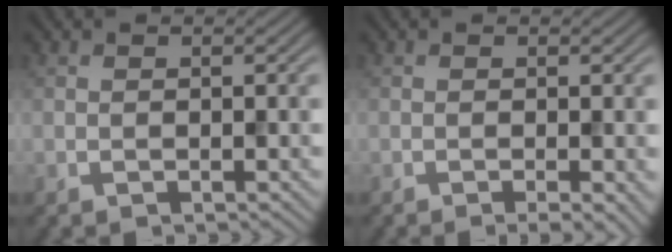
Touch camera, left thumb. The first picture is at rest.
{"total": 2.1, "force": [-0.7, 0.3, 2.0], "torque": [-0.030, -0.004, -0.013]}